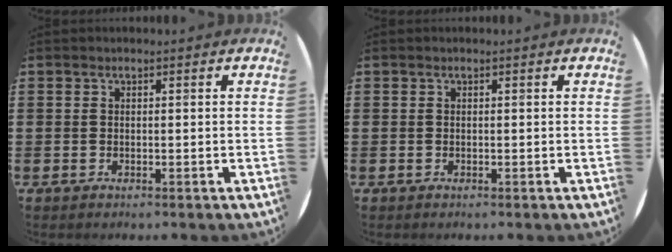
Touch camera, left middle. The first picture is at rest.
{"total": 0.0}